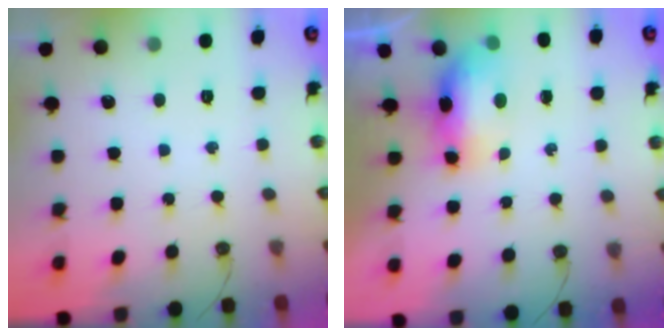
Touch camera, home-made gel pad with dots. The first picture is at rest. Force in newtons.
{"total": 10.0, "press": 9.0, "slide": 4.2}